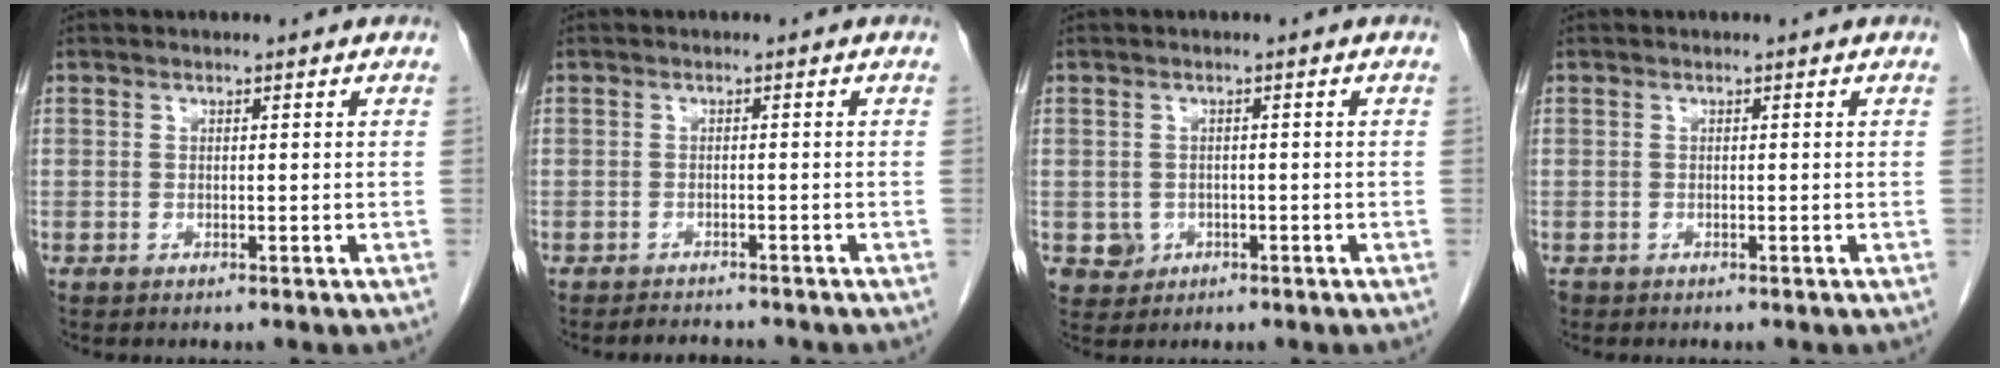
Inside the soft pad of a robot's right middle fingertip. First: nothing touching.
{"total": 2.5, "force": [-2.4, 0.5, 0.4], "torque": [-0.009, -0.008, -0.035]}
{"total": 2.6, "force": [-0.7, 2.5, 0.5], "torque": [-0.005, 0.004, -0.003]}
{"total": 0.6, "force": [-0.4, 0.4, 0.0], "torque": [-0.009, 0.002, -0.006]}